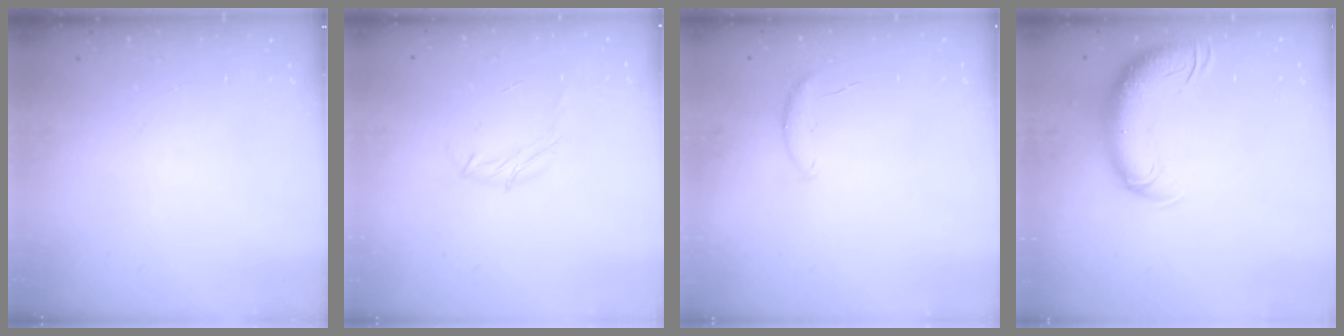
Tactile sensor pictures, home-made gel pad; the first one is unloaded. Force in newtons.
{"total": 6.0, "press": 5.9, "slide": 1.1}
{"total": 5.5, "press": 5.5, "slide": 0.5}
{"total": 11.3, "press": 10.9, "slide": 3.0}